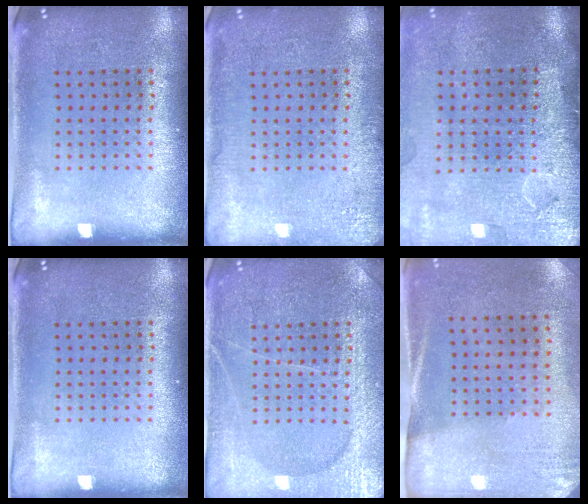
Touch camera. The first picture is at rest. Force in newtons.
{"total": 2.8, "press": 2.8, "slide": 0.3}
{"total": 4.4, "press": 3.6, "slide": 2.5}
{"total": 0.0}
{"total": 3.8, "press": 3.7, "slide": 0.8}
{"total": 2.6, "press": 2.3, "slide": 1.3}